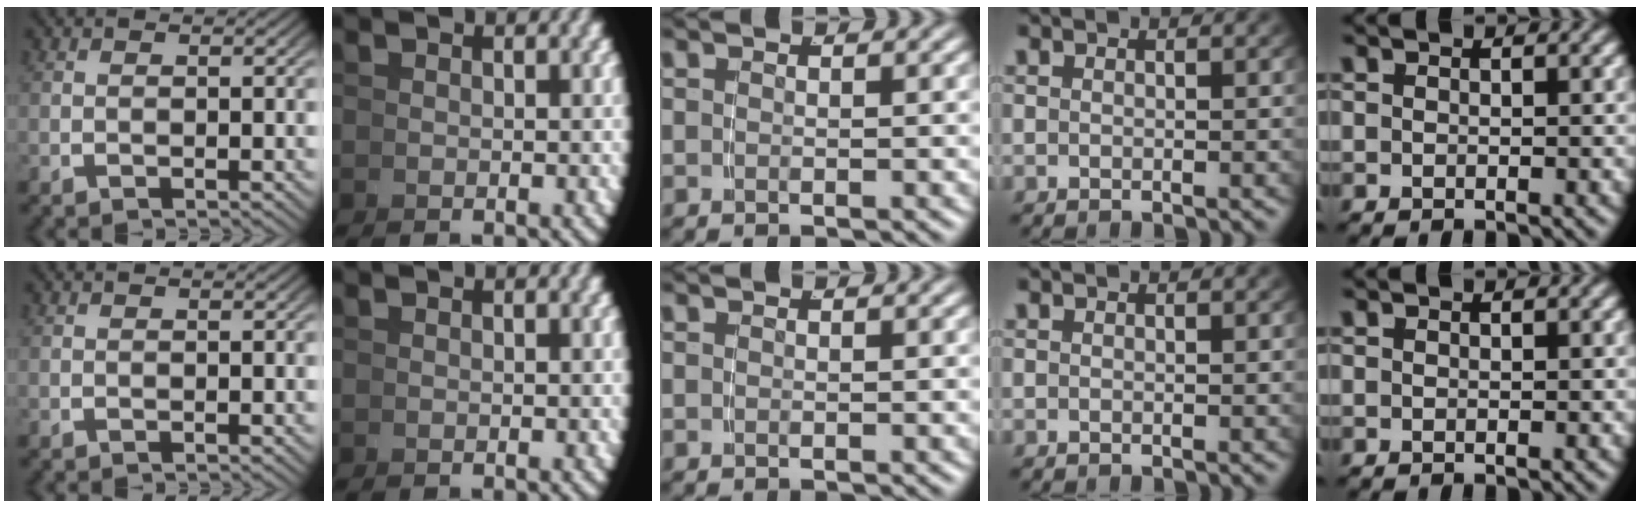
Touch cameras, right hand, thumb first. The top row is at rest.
{}